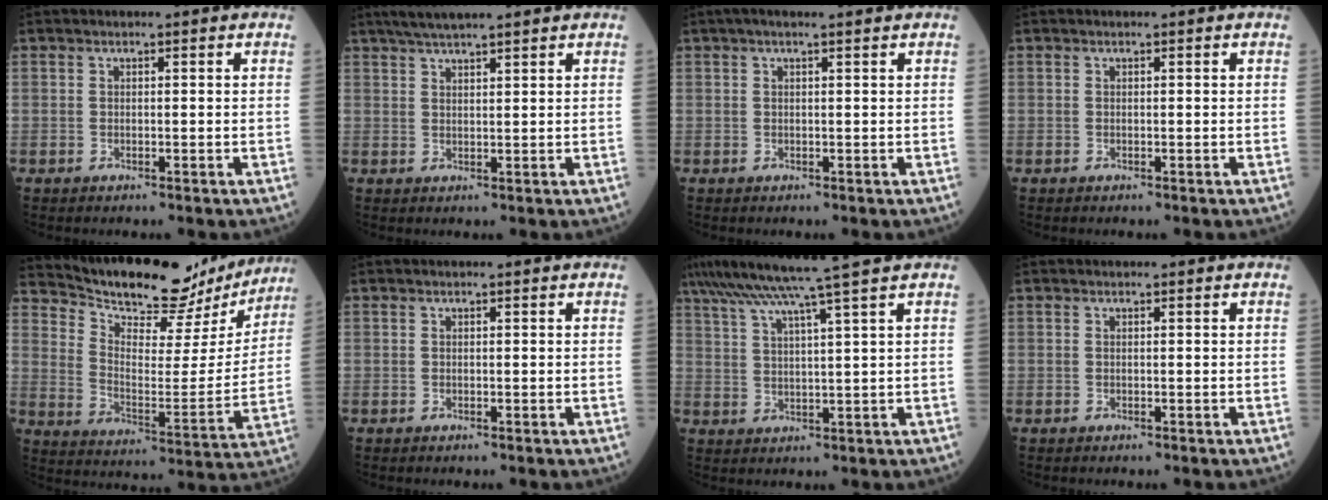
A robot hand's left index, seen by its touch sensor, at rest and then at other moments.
{"total": 7.0, "force": [5.7, 0.3, 4.0], "torque": [-0.063, 0.034, 0.094]}
{"total": 3.5, "force": [2.6, -0.1, 2.3], "torque": [-0.037, 0.028, 0.039]}
{"total": 0.0}
{"total": 20.8, "force": [19.1, 5.5, 6.0], "torque": [-0.096, -0.028, 0.267]}
{"total": 0.0}
{"total": 12.0, "force": [9.4, -2.3, 7.2], "torque": [-0.121, 0.010, 0.147]}
{"total": 0.0}